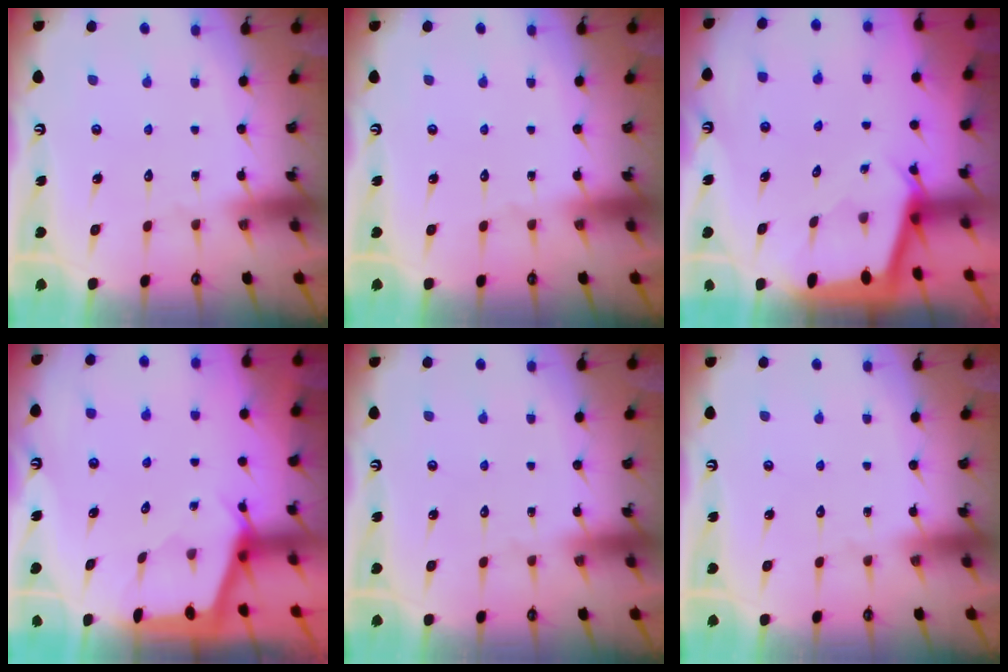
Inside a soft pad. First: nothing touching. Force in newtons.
{"total": 0.0}
{"total": 2.3, "press": 2.3, "slide": 0.1}
{"total": 2.2, "press": 2.2, "slide": 0.3}
{"total": 0.0}
{"total": 0.0}